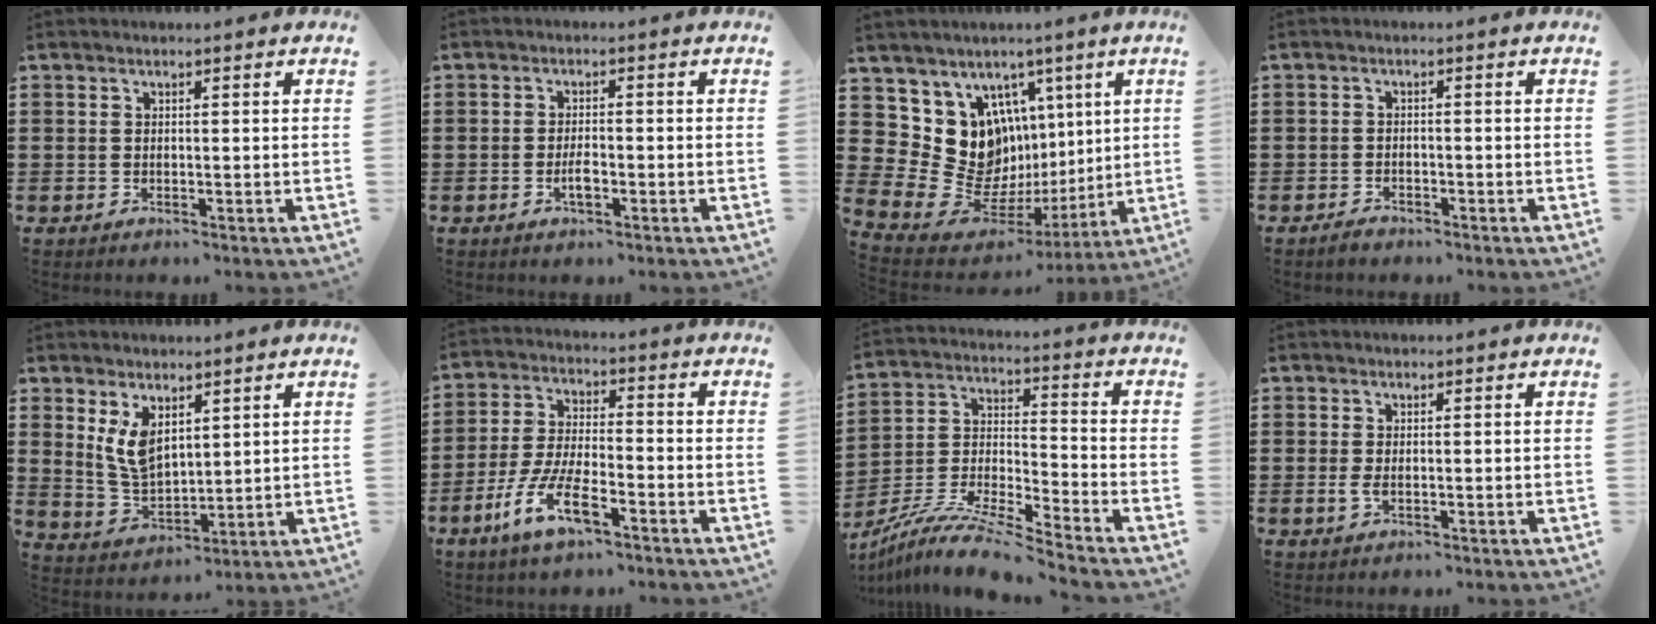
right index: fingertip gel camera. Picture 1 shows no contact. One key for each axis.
{"total": 2.8, "fx": -1.1, "fy": 0.7, "fz": 2.5, "tx": -0.054, "ty": -0.004, "tz": -0.020}
{"total": 13.6, "fx": 3.1, "fy": 12.4, "fz": 4.7, "tx": -0.130, "ty": -0.043, "tz": 0.075}
{"total": 1.4, "fx": -1.3, "fy": 0.4, "fz": 0.4, "tx": -0.012, "ty": -0.004, "tz": -0.025}
{"total": 7.0, "fx": 3.2, "fy": 3.8, "fz": 4.9, "tx": -0.121, "ty": -0.004, "tz": 0.057}
{"total": 8.8, "fx": -4.9, "fy": 2.6, "fz": 6.9, "tx": -0.162, "ty": -0.008, "tz": -0.096}
{"total": 8.8, "fx": -8.3, "fy": -0.1, "fz": 3.1, "tx": -0.063, "ty": -0.002, "tz": -0.168}
{"total": 1.4, "fx": -0.2, "fy": 0.4, "fz": 1.3, "tx": -0.034, "ty": -0.006, "tz": -0.005}